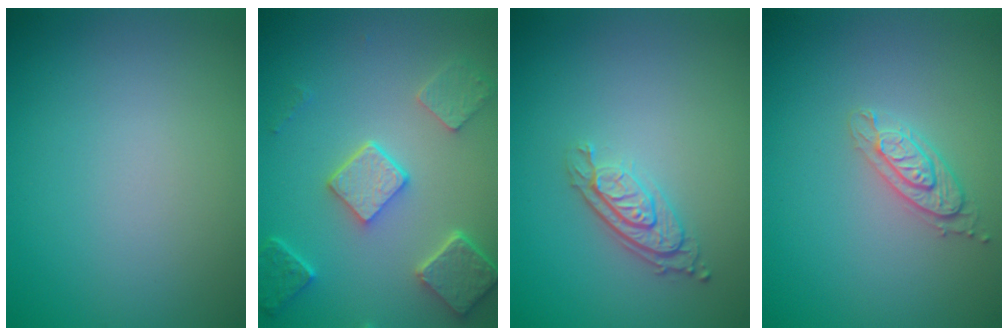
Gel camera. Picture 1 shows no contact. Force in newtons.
{"total": 5.4, "press": 4.2, "slide": 3.4}
{"total": 3.0, "press": 2.2, "slide": 2.0}
{"total": 2.1, "press": 2.1, "slide": 0.3}